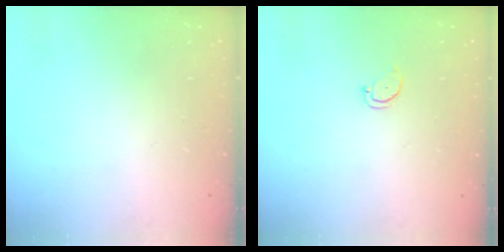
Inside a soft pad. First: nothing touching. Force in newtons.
{"total": 2.2, "press": 2.2, "slide": 0.2}